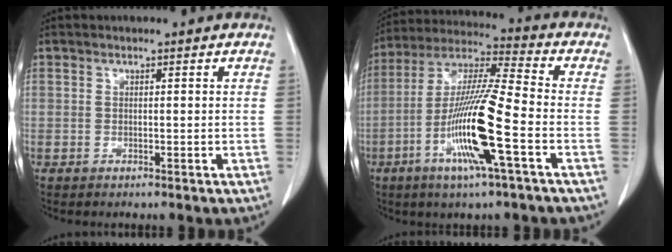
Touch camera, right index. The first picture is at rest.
{"total": 15.4, "force": [-5.2, 0.2, 14.5], "torque": [-0.290, -0.011, -0.103]}